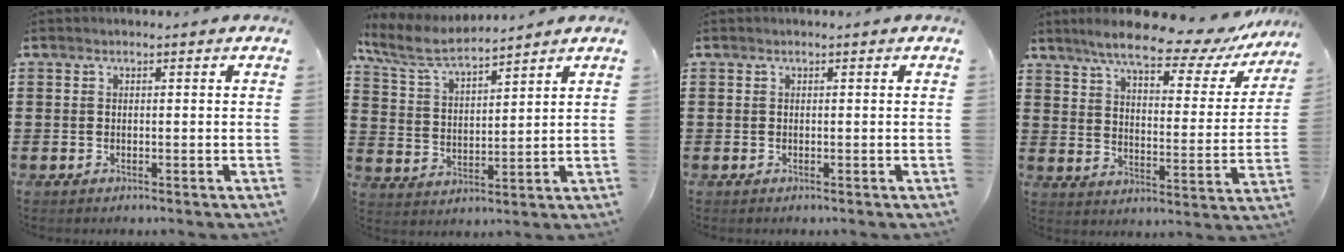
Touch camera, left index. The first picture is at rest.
{"total": 6.4, "force": [5.6, 1.0, 2.9], "torque": [-0.079, -0.023, 0.097]}
{"total": 0.0}
{"total": 10.4, "force": [8.7, 1.2, 5.5], "torque": [-0.116, -0.047, 0.143]}